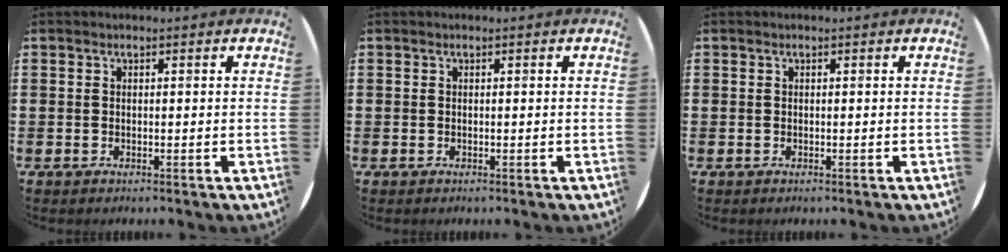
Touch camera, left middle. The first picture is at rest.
{"total": 0.0}
{"total": 0.0}